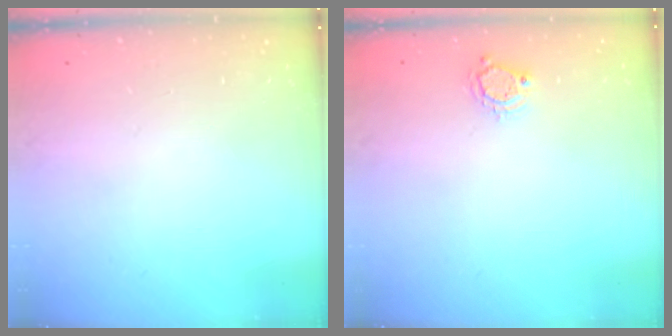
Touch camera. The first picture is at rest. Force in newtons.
{"total": 5.1, "press": 5.1, "slide": 0.5}